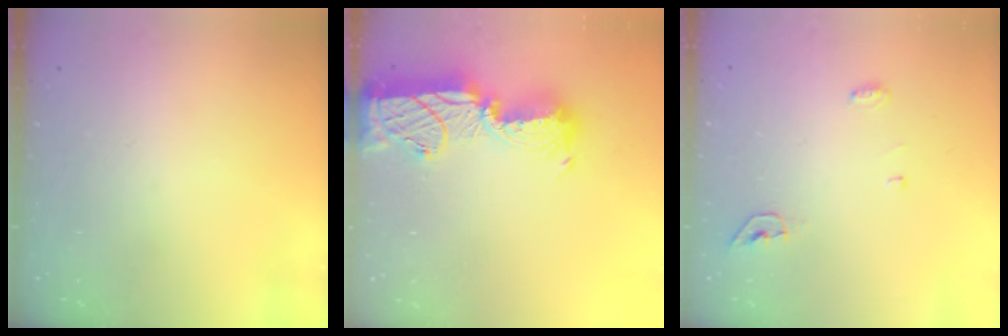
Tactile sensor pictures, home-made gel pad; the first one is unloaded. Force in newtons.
{"total": 17.8, "press": 17.8, "slide": 1.2}
{"total": 4.5, "press": 4.2, "slide": 1.5}